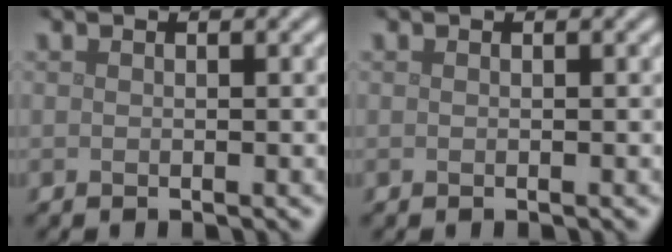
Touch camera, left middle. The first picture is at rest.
{"total": 0.0}